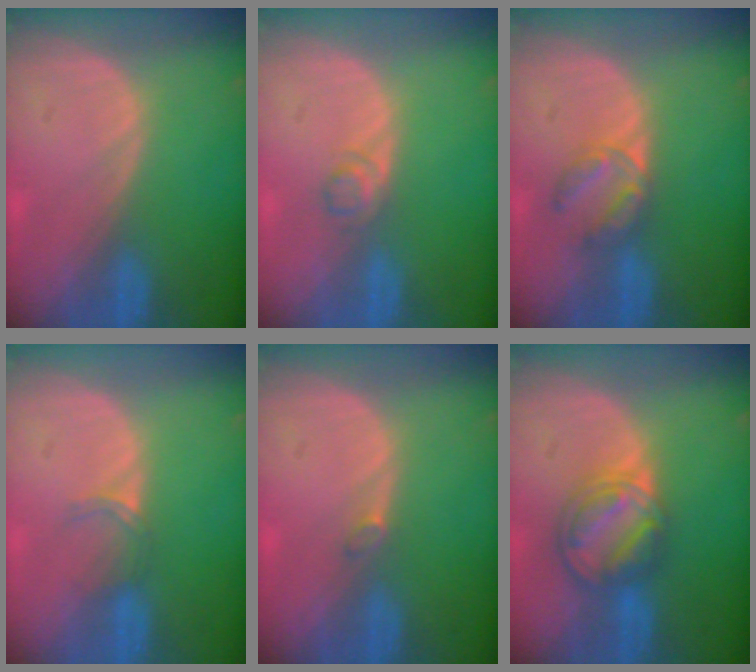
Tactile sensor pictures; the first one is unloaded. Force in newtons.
{"total": 1.9, "press": 1.8, "slide": 0.2}
{"total": 4.3, "press": 4.3, "slide": 0.4}
{"total": 2.2, "press": 1.7, "slide": 1.3}
{"total": 0.9, "press": 0.9, "slide": 0.3}
{"total": 8.0, "press": 6.9, "slide": 4.0}